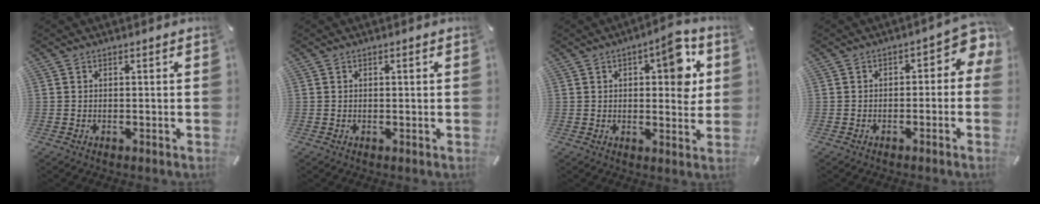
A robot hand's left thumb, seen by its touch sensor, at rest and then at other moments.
{"total": 0.5, "force": [0.1, 0.2, 0.5], "torque": [-0.010, 0.001, 0.000]}
{"total": 10.4, "force": [3.3, 4.6, 8.7], "torque": [-0.094, -0.017, 0.047]}
{"total": 4.9, "force": [0.0, 3.0, 3.9], "torque": [-0.053, -0.002, -0.010]}